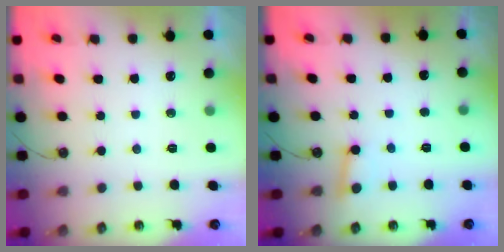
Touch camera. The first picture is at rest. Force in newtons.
{"total": 2.8, "press": 2.7, "slide": 0.6}